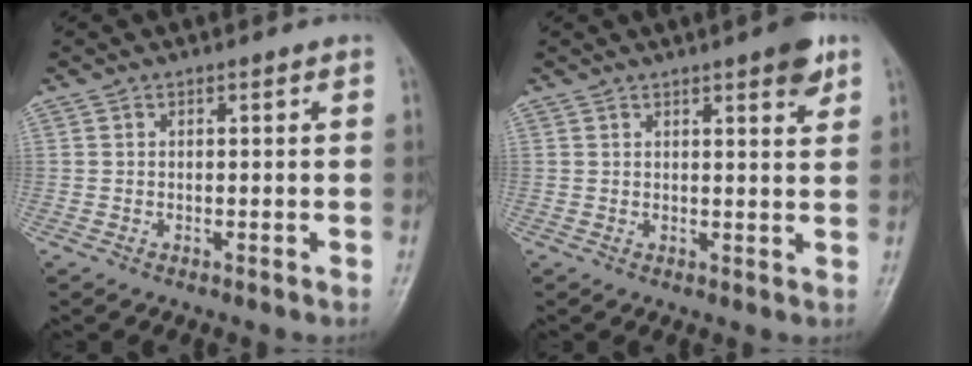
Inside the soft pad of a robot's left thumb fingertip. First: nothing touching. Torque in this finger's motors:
{"motor_torque": [0.77, 0.46, 0.44, -0.54, 0.00]}